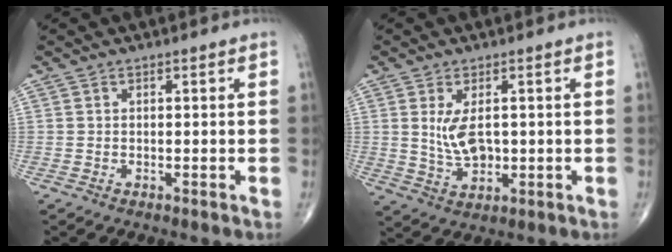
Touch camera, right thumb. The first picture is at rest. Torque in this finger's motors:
{"motor_torque": [-0.68, 0.47, 0.24, -0.30, 0.18]}